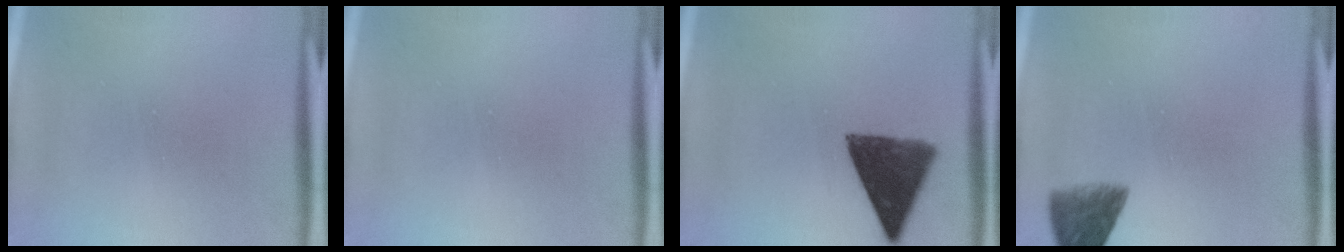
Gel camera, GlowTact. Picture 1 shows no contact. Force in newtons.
{"total": 0.0}
{"total": 11.3}
{"total": 5.8}